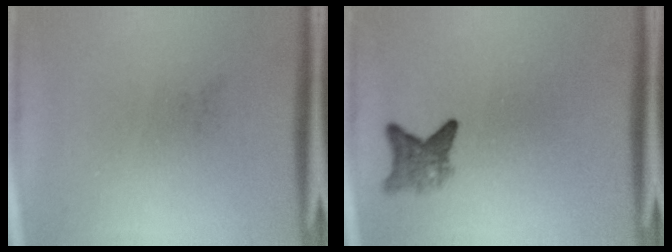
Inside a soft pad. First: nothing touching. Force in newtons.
{"total": 3.1}